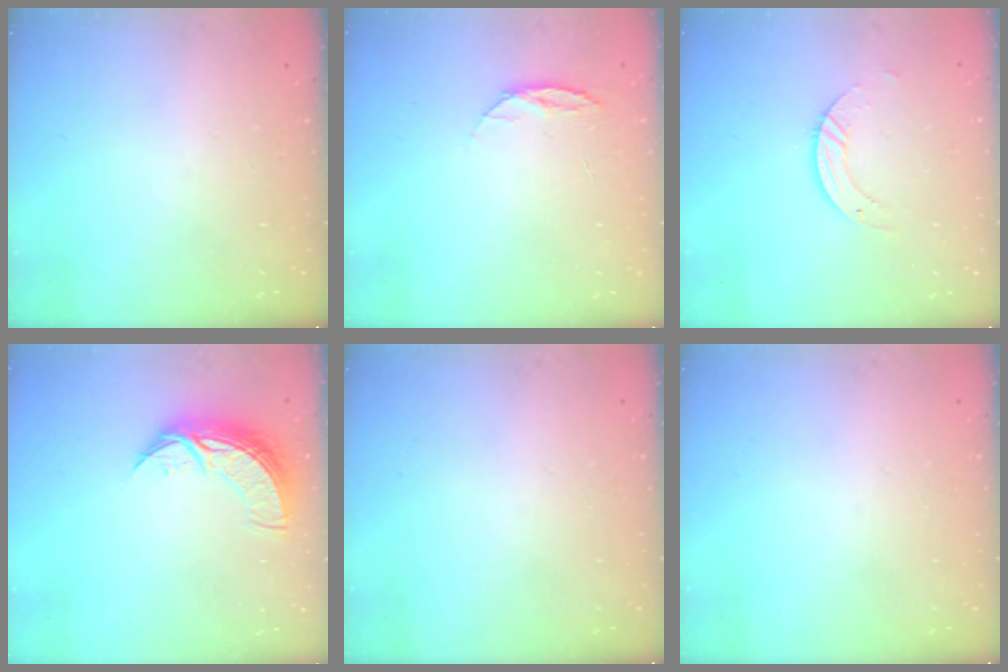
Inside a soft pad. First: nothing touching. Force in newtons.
{"total": 6.6, "press": 6.5, "slide": 0.7}
{"total": 3.9, "press": 3.9, "slide": 0.1}
{"total": 9.5, "press": 9.5, "slide": 0.8}
{"total": 0.0}
{"total": 0.0}